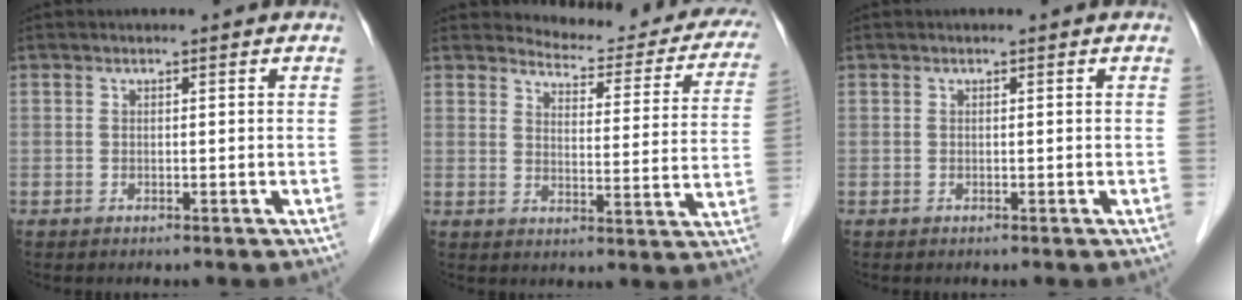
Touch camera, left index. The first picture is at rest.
{"total": 16.4, "force": [15.5, 3.8, 4.1], "torque": [-0.025, -0.061, 0.160]}
{"total": 0.0}